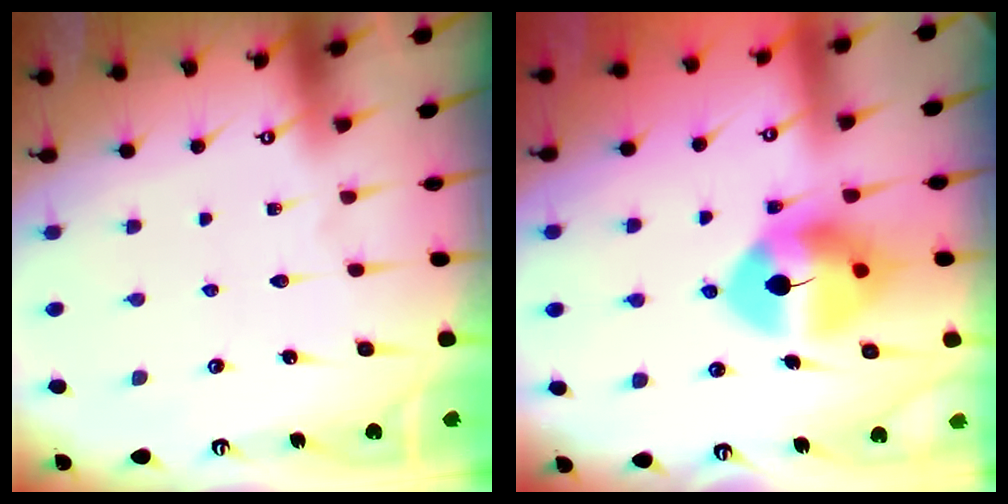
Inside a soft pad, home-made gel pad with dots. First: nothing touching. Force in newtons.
{"total": 9.3, "press": 9.3, "slide": 1.2}